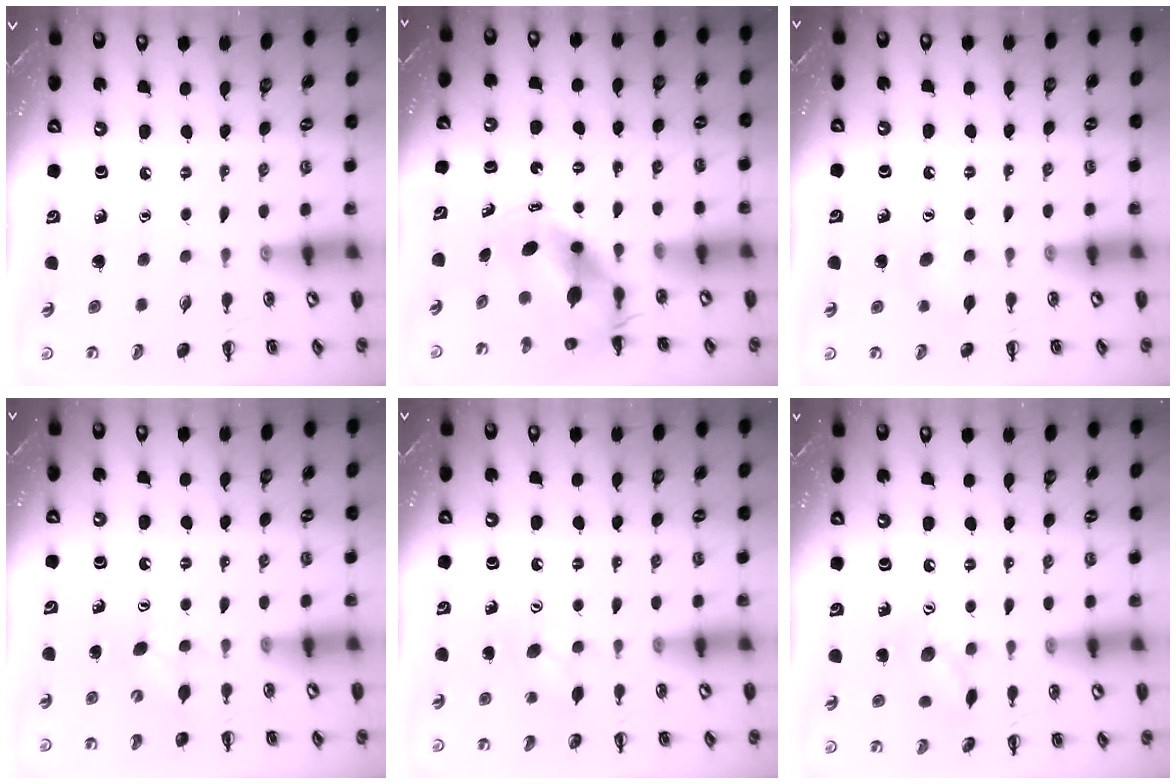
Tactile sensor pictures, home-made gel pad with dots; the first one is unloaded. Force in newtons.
{"total": 5.8, "press": 5.6, "slide": 1.5}
{"total": 3.0, "press": 2.9, "slide": 0.8}
{"total": 3.7, "press": 3.6, "slide": 0.6}
{"total": 5.8, "press": 5.7, "slide": 1.2}
{"total": 10.0, "press": 10.0, "slide": 0.5}